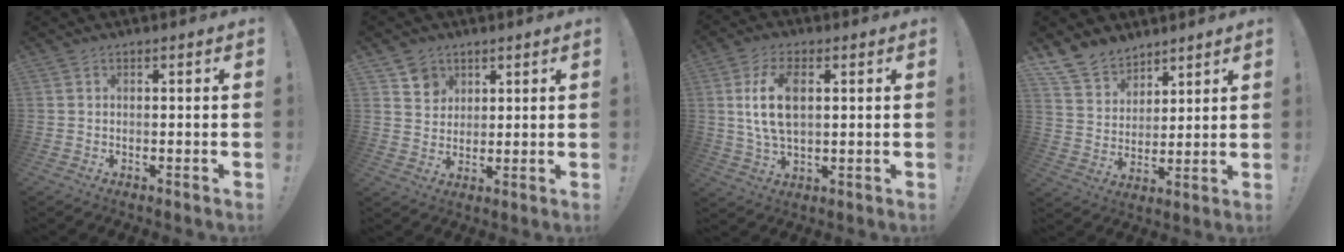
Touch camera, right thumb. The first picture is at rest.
{"total": 6.0, "force": [3.6, 4.8, 0.4], "torque": [0.006, -0.031, 0.066]}
{"total": 10.8, "force": [2.1, 5.8, 8.9], "torque": [-0.166, -0.002, 0.037]}
{"total": 10.9, "force": [8.8, 6.2, 1.9], "torque": [-0.045, -0.064, 0.173]}